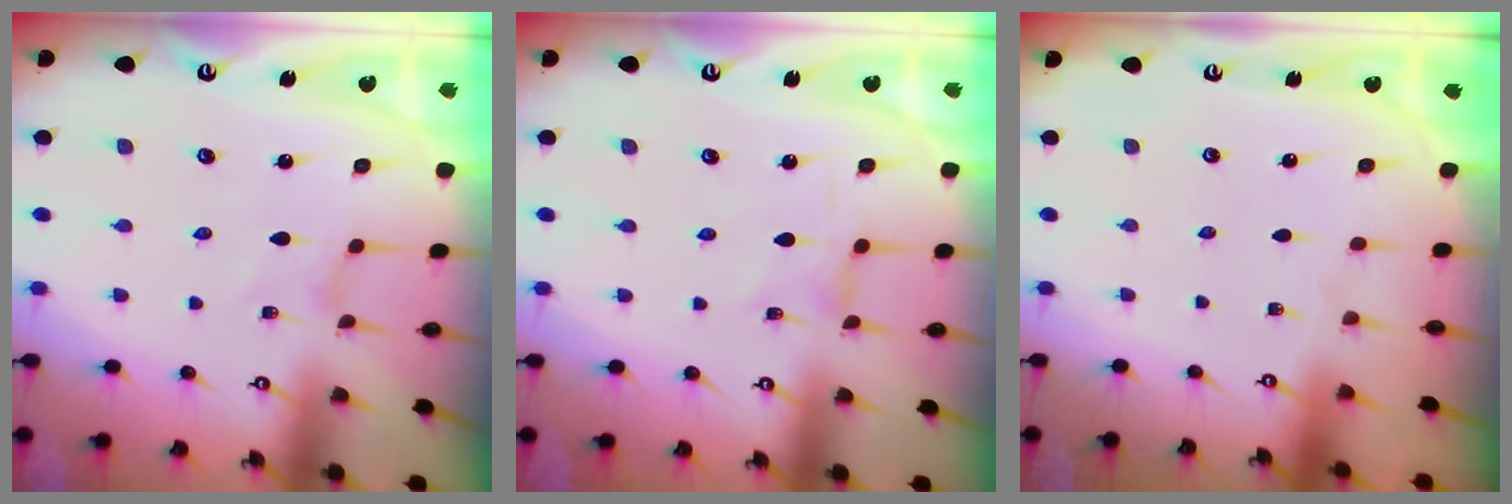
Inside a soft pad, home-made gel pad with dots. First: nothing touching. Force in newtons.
{"total": 0.6, "press": 0.6, "slide": 0.2}
{"total": 0.0}